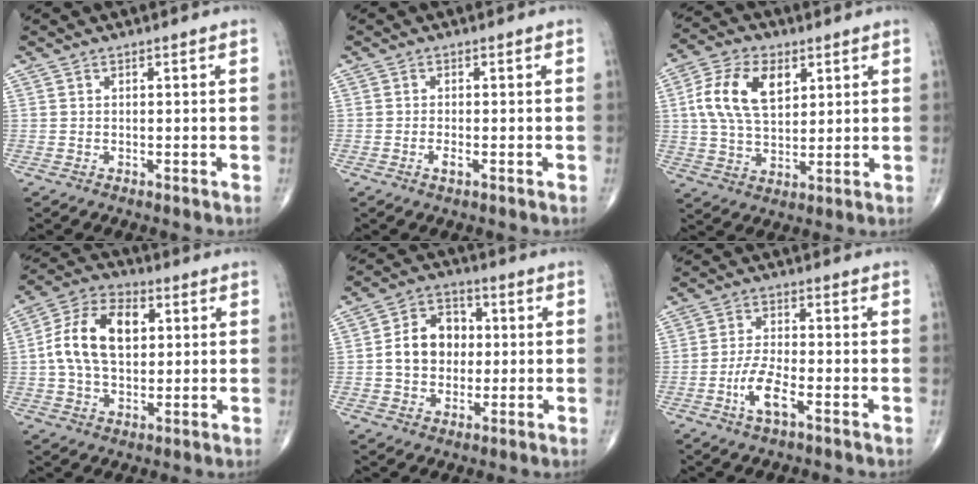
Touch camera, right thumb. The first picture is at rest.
{"total": 1.6, "force": [-0.7, 0.5, 1.4], "torque": [-0.028, -0.001, -0.015]}
{"total": 12.7, "force": [3.8, 7.5, 9.6], "torque": [-0.174, -0.001, 0.069]}
{"total": 14.0, "force": [2.0, 8.9, 10.6], "torque": [-0.179, 0.019, 0.029]}
{"total": 10.4, "force": [0.2, 8.2, 6.3], "torque": [-0.079, 0.020, -0.005]}
{"total": 6.2, "force": [-2.7, 1.8, 5.3], "torque": [-0.112, 0.011, -0.052]}